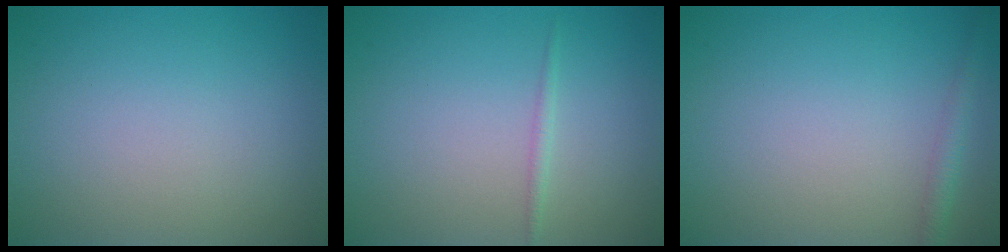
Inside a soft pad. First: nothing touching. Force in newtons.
{"total": 0.7, "press": 0.7, "slide": 0.0}
{"total": 1.5, "press": 1.5, "slide": 0.1}